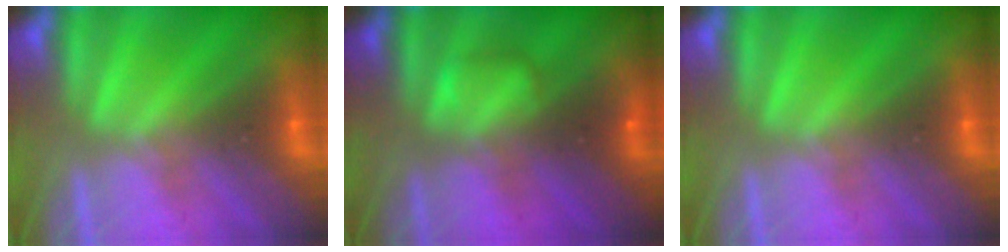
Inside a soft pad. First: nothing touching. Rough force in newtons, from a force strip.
{"total": 1.8}
{"total": 0.0}